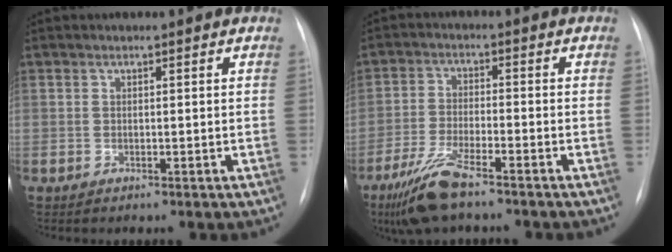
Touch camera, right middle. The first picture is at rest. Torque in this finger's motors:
{"motor_torque": [1.06, -1.08, 0.46, 0.14]}